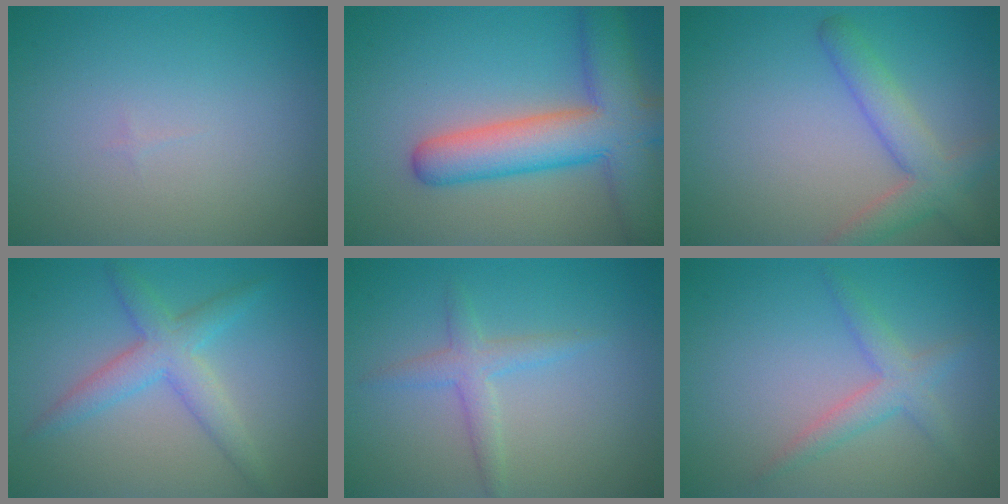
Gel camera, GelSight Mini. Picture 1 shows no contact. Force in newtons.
{"total": 9.0, "press": 9.0, "slide": 0.5}
{"total": 4.1, "press": 4.1, "slide": 0.3}
{"total": 3.7, "press": 3.7, "slide": 0.0}
{"total": 2.2, "press": 2.2, "slide": 0.1}
{"total": 2.5, "press": 2.5, "slide": 0.2}